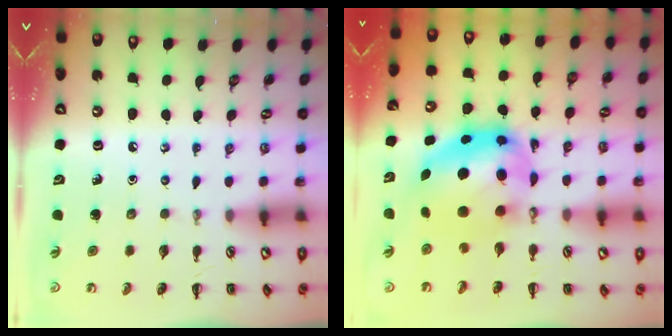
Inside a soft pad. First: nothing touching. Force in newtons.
{"total": 11.3, "press": 10.9, "slide": 2.8}